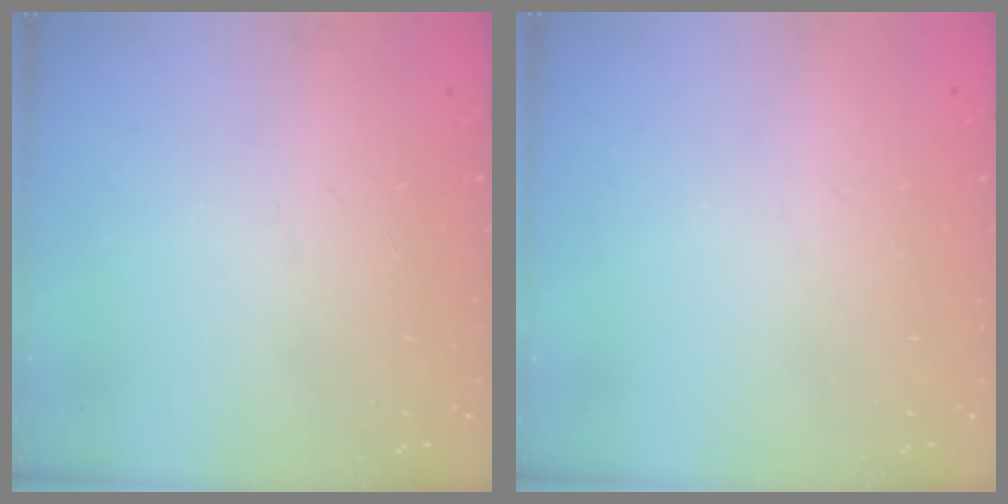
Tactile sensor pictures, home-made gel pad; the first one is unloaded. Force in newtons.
{"total": 0.0}